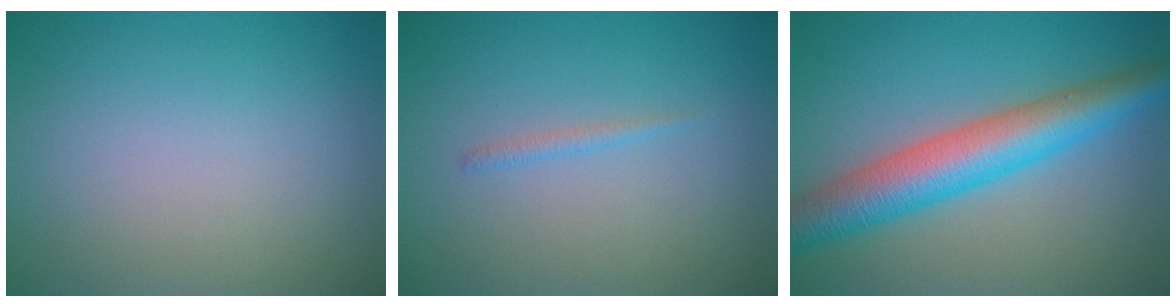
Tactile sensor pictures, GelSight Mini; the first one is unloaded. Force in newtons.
{"total": 0.7, "press": 0.7, "slide": 0.1}
{"total": 7.3, "press": 7.3, "slide": 0.2}